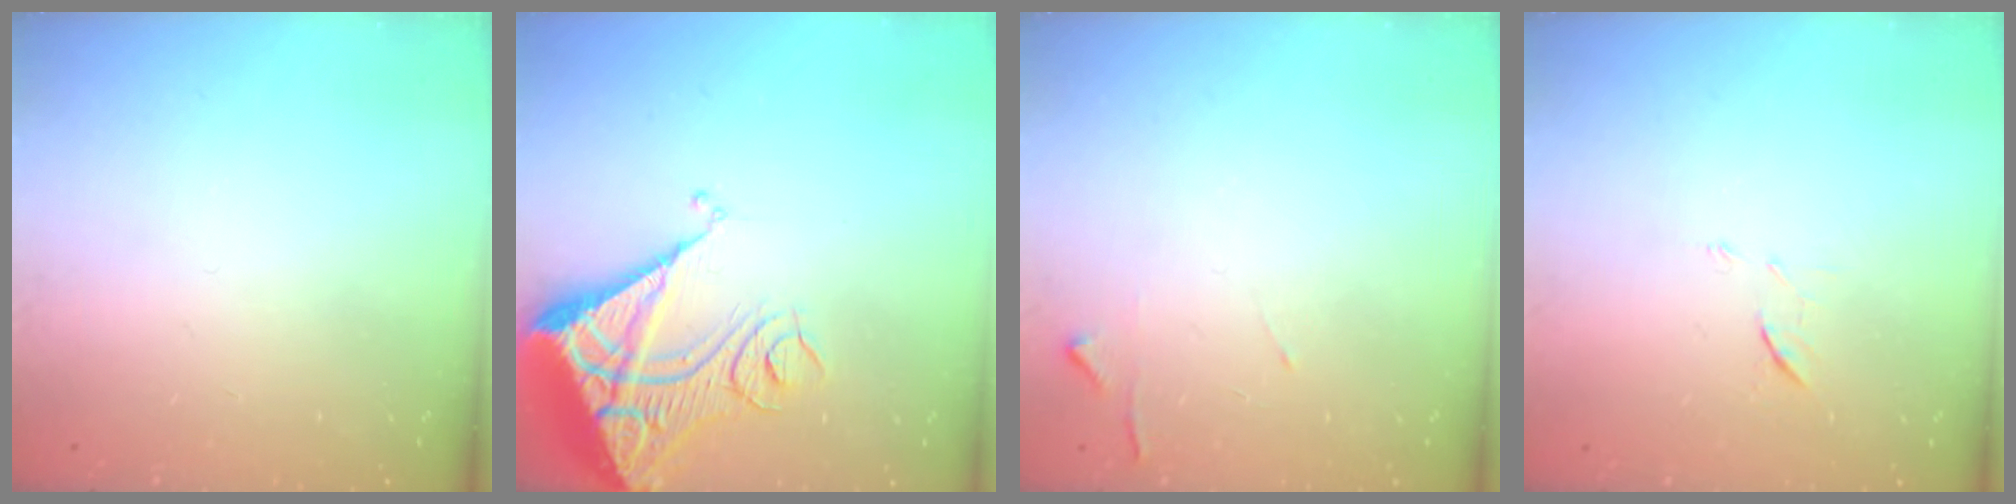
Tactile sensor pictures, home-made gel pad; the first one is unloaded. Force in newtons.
{"total": 13.8, "press": 13.7, "slide": 1.9}
{"total": 4.7, "press": 4.6, "slide": 0.6}
{"total": 5.8, "press": 5.7, "slide": 1.3}